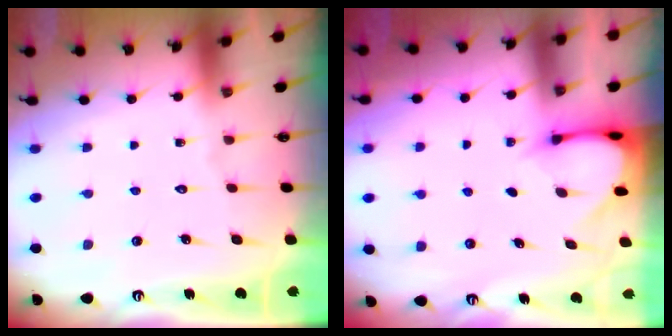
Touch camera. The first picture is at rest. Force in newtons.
{"total": 2.9, "press": 2.9, "slide": 0.2}